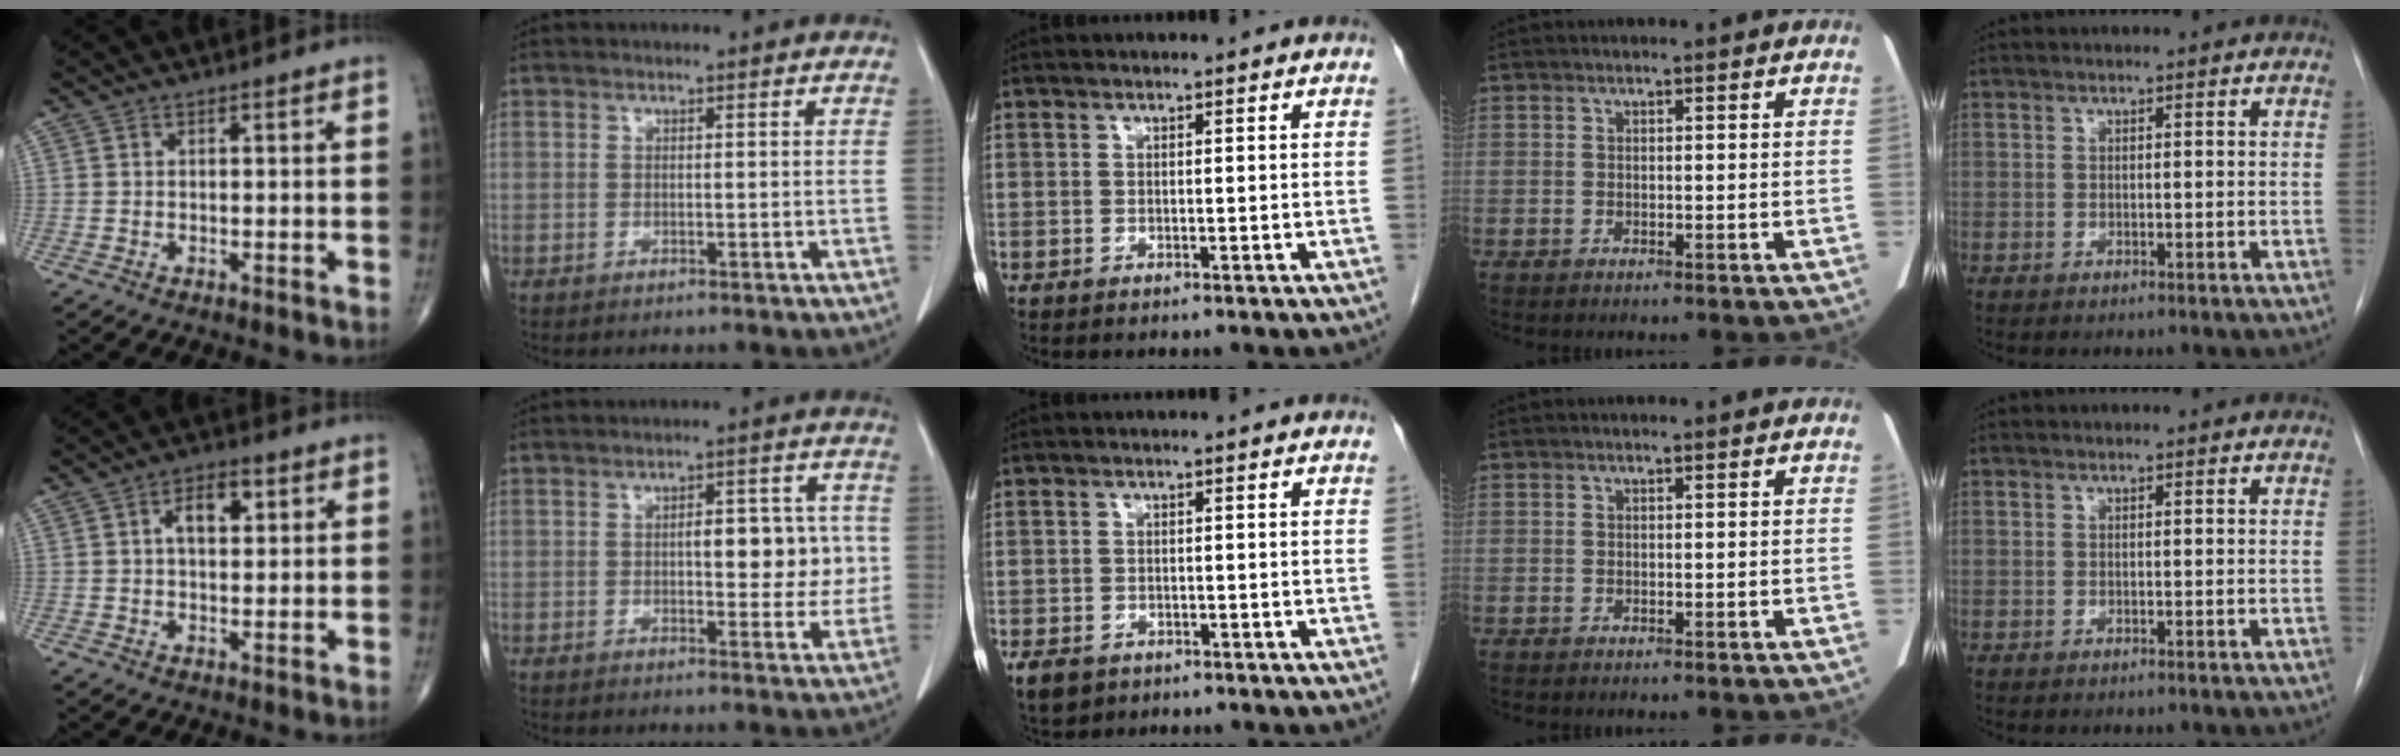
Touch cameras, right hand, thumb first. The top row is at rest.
{"thumb": {"total": 5.7, "force": [1.6, 3.1, 4.5], "torque": [-0.060, 0.005, 0.023]}, "index": {"total": 8.1, "force": [0.2, 3.5, 7.3], "torque": [-0.088, 0.018, 0.008]}, "middle": {"total": 4.0, "force": [-2.5, 2.8, 1.5], "torque": [-0.028, -0.003, -0.035]}}